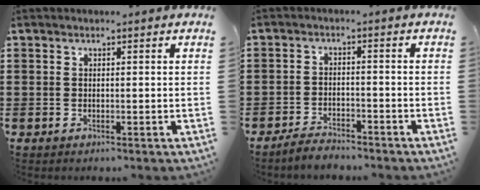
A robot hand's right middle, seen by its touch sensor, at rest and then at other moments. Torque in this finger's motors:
{"motor_torque": [0.90, -0.45, 0.00, 0.02]}